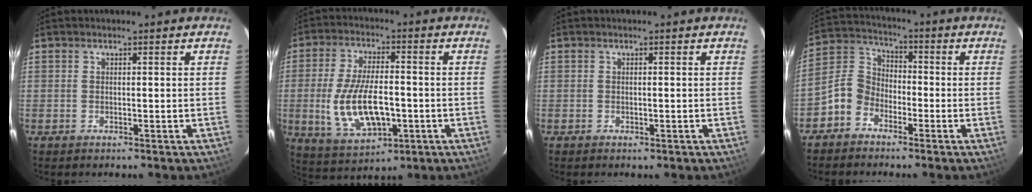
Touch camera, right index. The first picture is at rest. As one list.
[{"total": 14.2, "force": [-2.7, 6.6, 12.3], "torque": [-0.251, -0.013, -0.033]}, {"total": 0.5, "force": [-0.3, 0.2, 0.3], "torque": [-0.007, 0.001, -0.005]}, {"total": 6.8, "force": [-4.1, 4.9, 2.1], "torque": [-0.050, 0.027, -0.091]}]